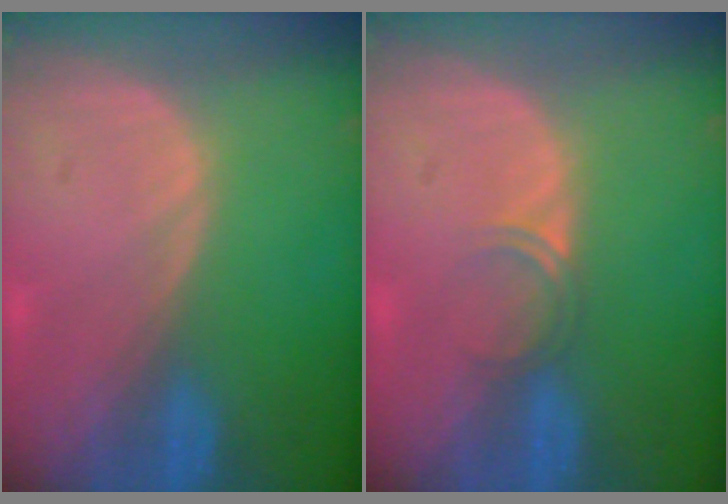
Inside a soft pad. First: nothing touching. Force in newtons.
{"total": 1.8, "press": 1.5, "slide": 1.1}